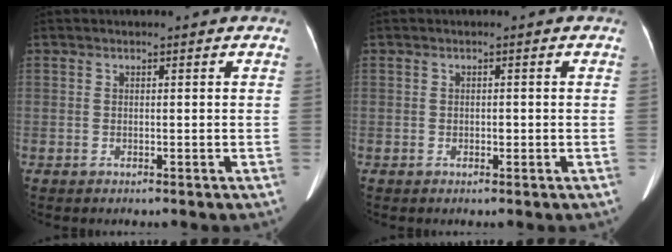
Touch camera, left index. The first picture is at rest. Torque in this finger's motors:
{"motor_torque": [-0.10, 0.01, -0.07, -0.01]}